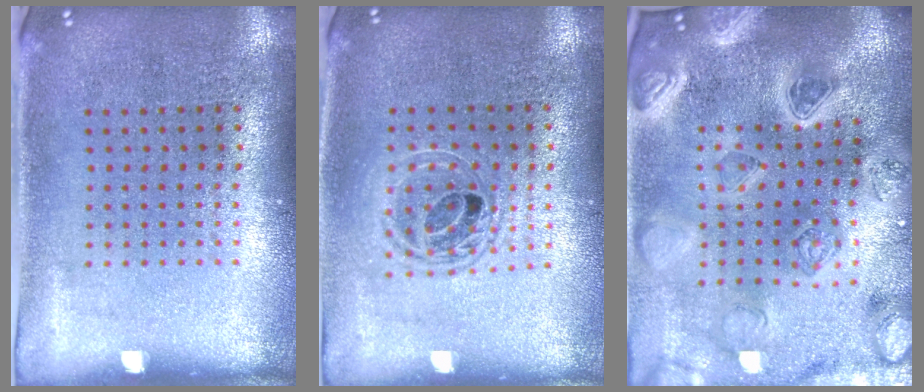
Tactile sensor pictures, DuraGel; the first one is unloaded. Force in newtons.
{"total": 1.6, "press": 1.3, "slide": 0.8}
{"total": 4.2, "press": 3.7, "slide": 1.9}